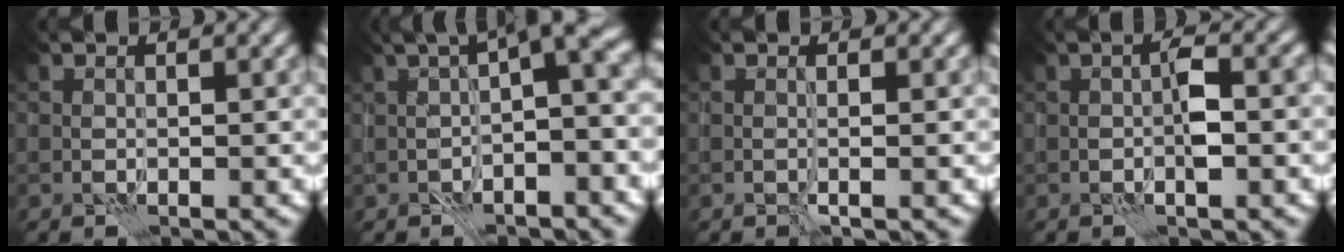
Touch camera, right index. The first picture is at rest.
{"total": 7.2, "force": [0.0, 1.7, 7.0], "torque": [-0.094, 0.024, -0.009]}
{"total": 0.6, "force": [-0.1, -0.2, 0.6], "torque": [-0.011, -0.002, -0.003]}
{"total": 2.4, "force": [-0.3, 0.6, 2.3], "torque": [-0.039, 0.006, -0.008]}